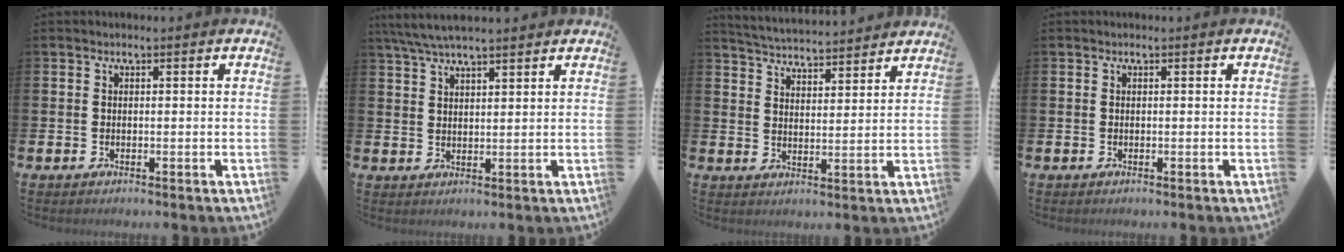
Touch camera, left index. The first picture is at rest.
{"total": 5.2, "force": [4.7, 0.7, 2.2], "torque": [-0.056, -0.009, 0.087]}
{"total": 4.8, "force": [4.8, 0.2, 0.1], "torque": [-0.014, -0.036, 0.083]}
{"total": 0.0}